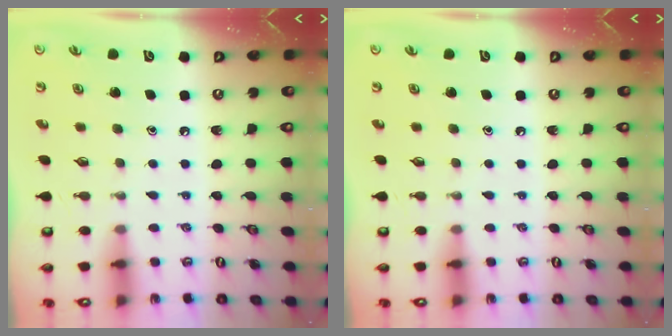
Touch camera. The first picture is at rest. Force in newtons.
{"total": 0.0}